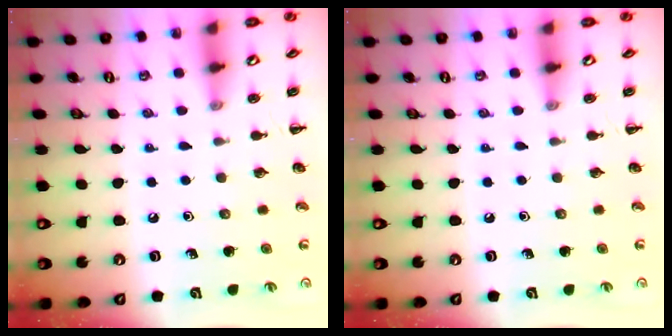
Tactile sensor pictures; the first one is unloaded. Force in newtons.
{"total": 0.0}